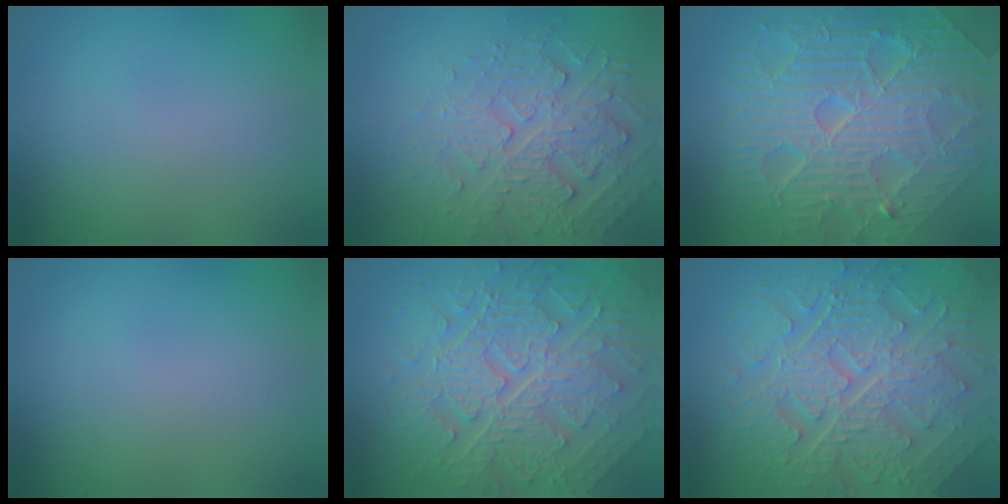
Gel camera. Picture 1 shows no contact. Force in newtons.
{"total": 4.7, "press": 4.1, "slide": 2.3}
{"total": 11.7, "press": 7.6, "slide": 8.9}
{"total": 0.0}
{"total": 9.9, "press": 6.7, "slide": 7.3}
{"total": 10.3, "press": 7.0, "slide": 7.5}